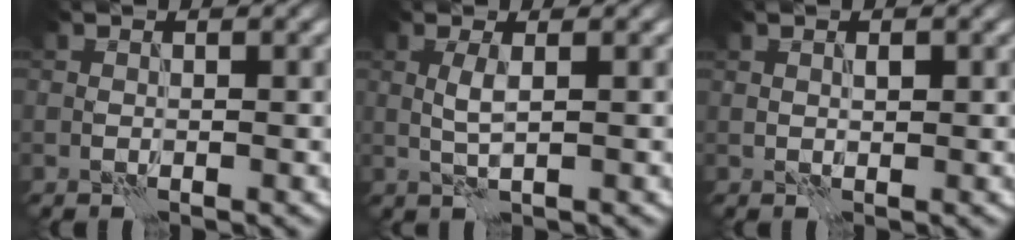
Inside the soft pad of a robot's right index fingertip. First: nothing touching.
{"total": 1.7, "force": [0.3, 0.2, 1.7], "torque": [-0.039, 0.005, 0.005]}
{"total": 0.6, "force": [0.2, 0.3, 0.5], "torque": [-0.010, -0.003, 0.005]}